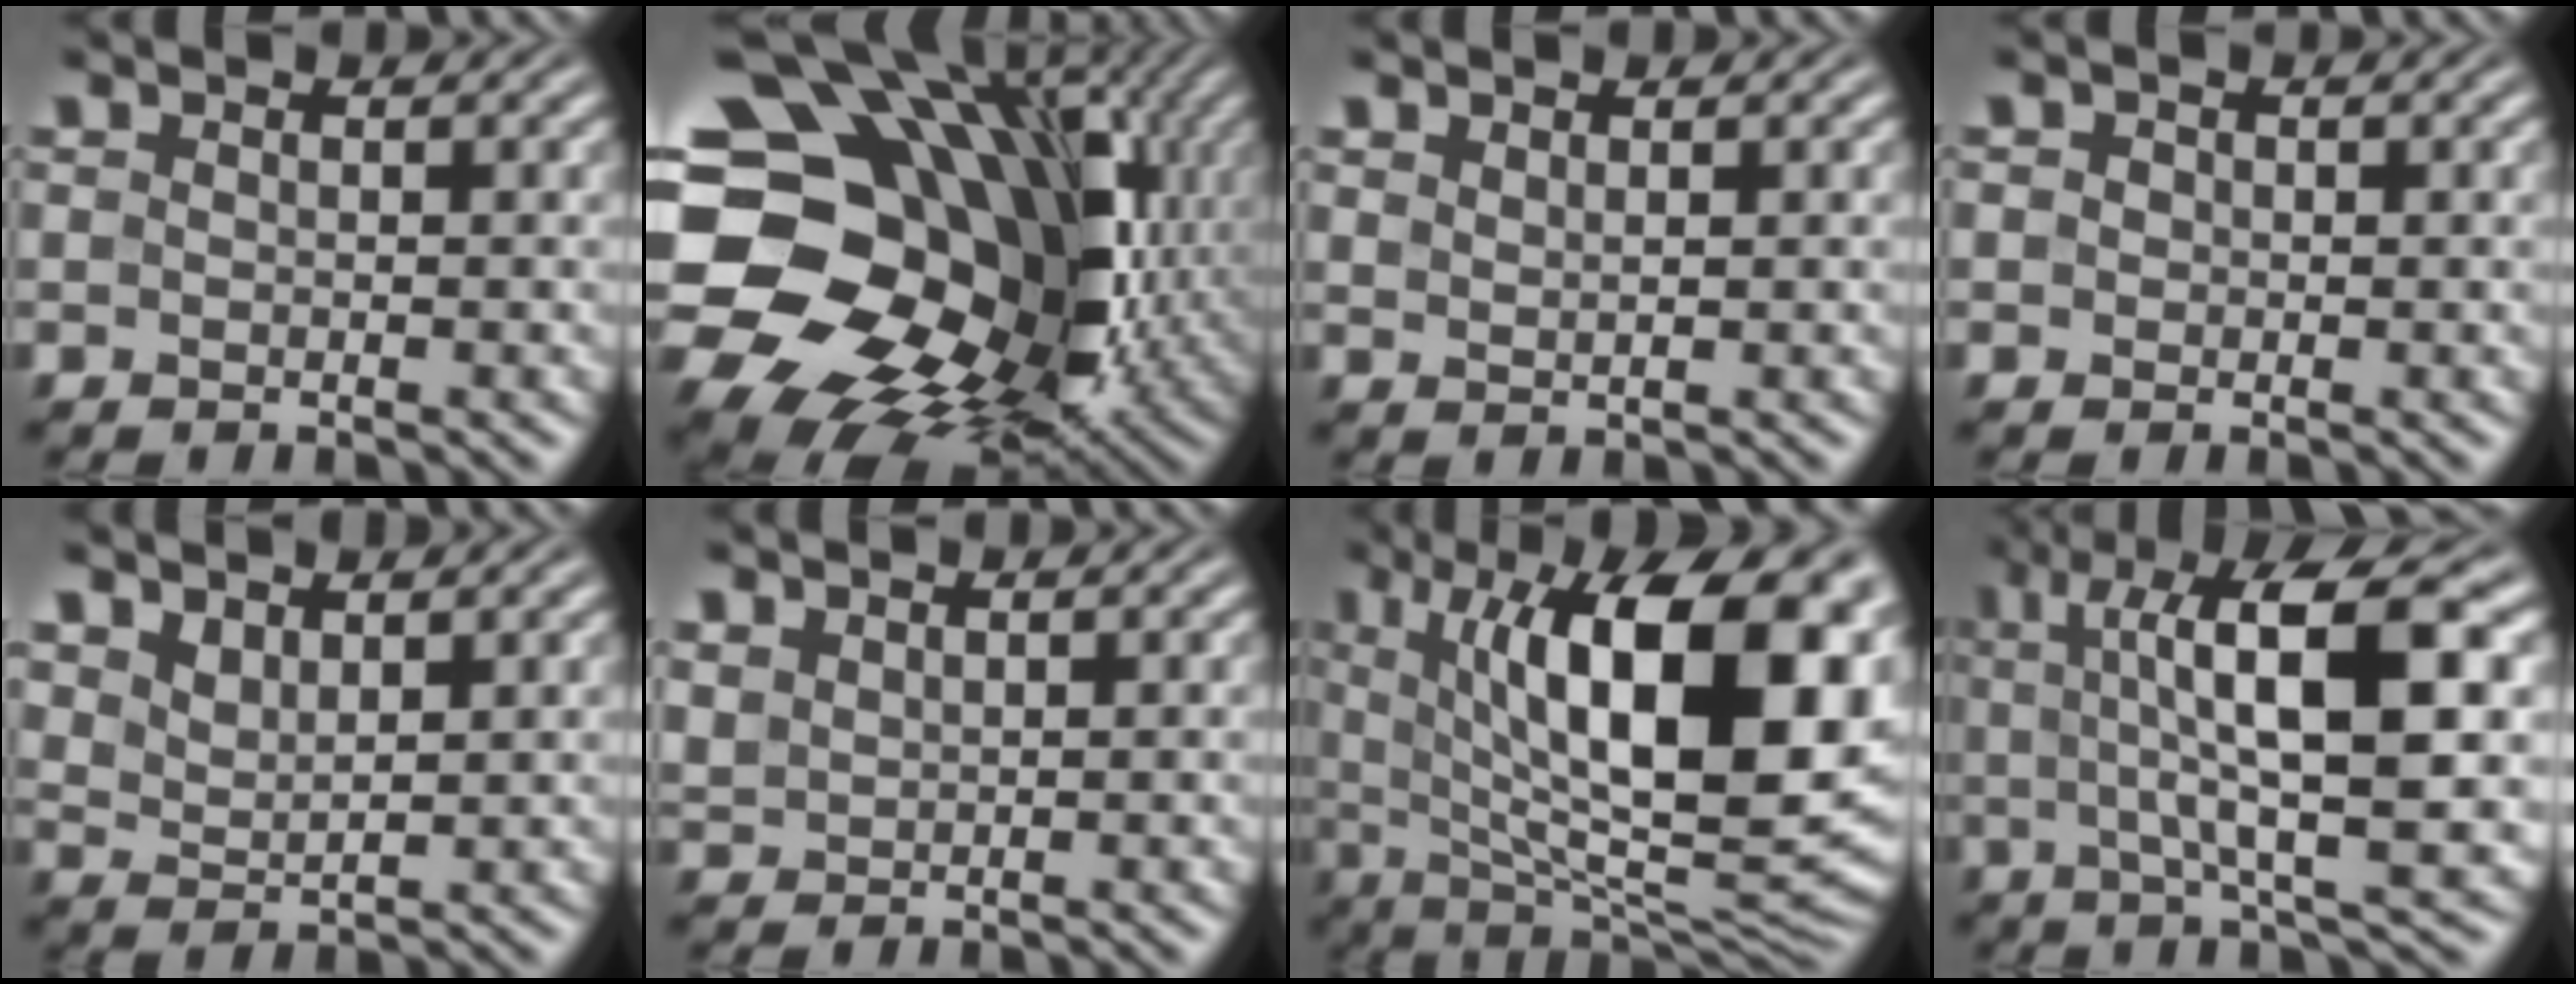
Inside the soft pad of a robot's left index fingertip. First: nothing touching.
{"total": 20.4, "force": [0.4, 16.2, 12.5], "torque": [-0.223, -0.008, 0.032]}
{"total": 1.0, "force": [0.8, 0.3, 0.5], "torque": [-0.014, 0.000, 0.017]}
{"total": 0.9, "force": [0.2, 0.9, 0.3], "torque": [-0.002, 0.001, -0.003]}
{"total": 2.4, "force": [1.9, 1.0, 1.1], "torque": [-0.027, -0.002, 0.043]}
{"total": 1.4, "force": [1.1, 0.7, 0.4], "torque": [-0.014, 0.001, 0.027]}
{"total": 17.6, "force": [4.3, 6.9, 15.6], "torque": [-0.212, 0.006, 0.069]}
{"total": 13.0, "force": [2.6, 3.3, 12.3], "torque": [-0.184, 0.015, 0.039]}